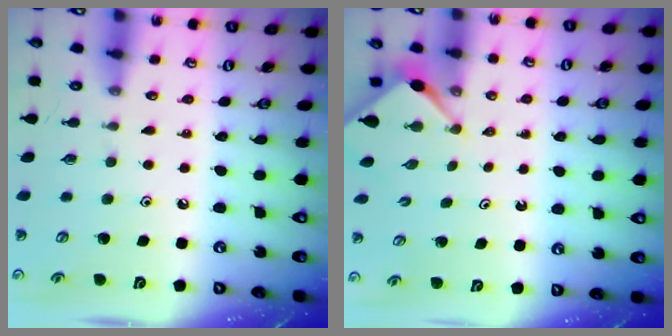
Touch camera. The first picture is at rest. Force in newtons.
{"total": 3.1, "press": 3.1, "slide": 0.2}